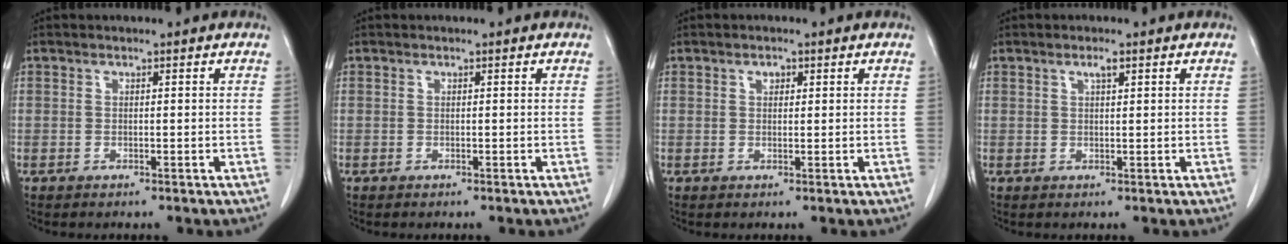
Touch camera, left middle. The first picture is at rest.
{"total": 0.0}
{"total": 1.2, "force": [0.6, 0.7, 0.7], "torque": [-0.012, -0.001, 0.010]}
{"total": 1.4, "force": [0.9, 0.2, 1.1], "torque": [-0.022, -0.001, 0.016]}